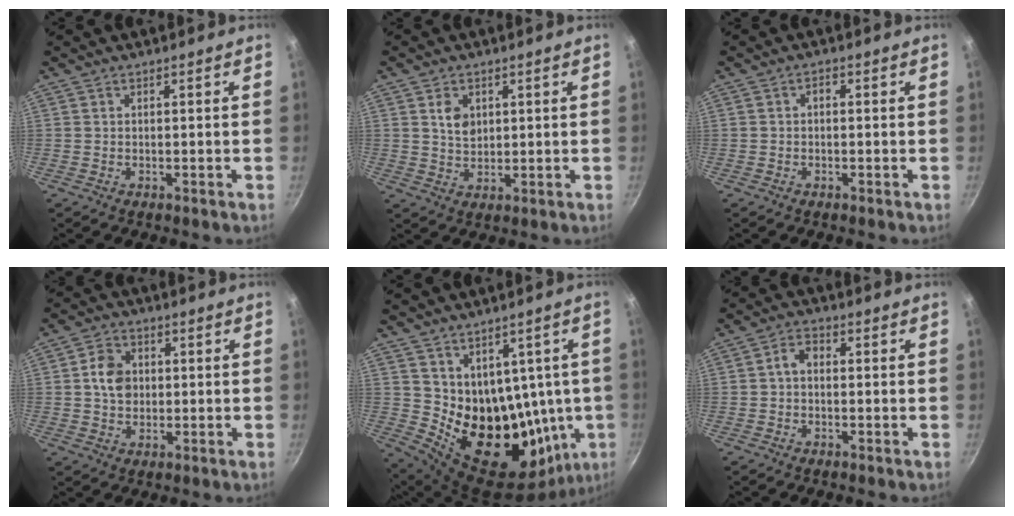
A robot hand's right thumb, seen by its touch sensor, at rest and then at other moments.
{"total": 4.5, "force": [1.4, 3.2, 2.7], "torque": [-0.035, -0.007, 0.027]}
{"total": 1.1, "force": [-0.3, 0.8, 0.8], "torque": [-0.016, 0.009, -0.006]}
{"total": 6.2, "force": [0.5, 5.0, 3.6], "torque": [-0.045, 0.010, 0.001]}
{"total": 18.8, "force": [3.3, 13.3, 12.9], "torque": [-0.142, -0.046, 0.079]}
{"total": 3.3, "force": [-0.3, 2.3, 2.3], "torque": [-0.037, 0.015, -0.013]}